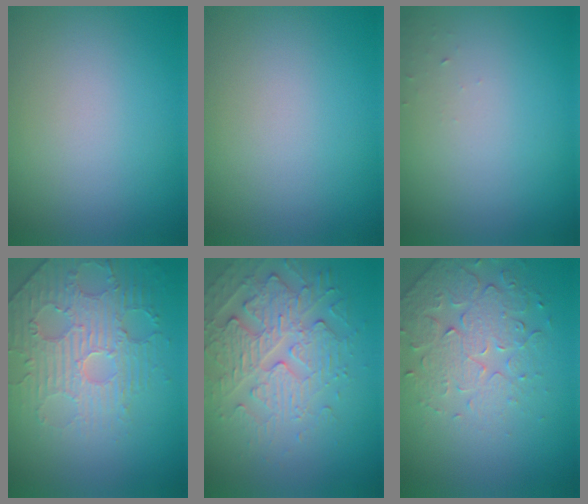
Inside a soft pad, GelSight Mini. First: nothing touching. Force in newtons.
{"total": 0.0}
{"total": 0.6, "press": 0.6, "slide": 0.1}
{"total": 4.7, "press": 4.0, "slide": 2.6}
{"total": 4.8, "press": 4.1, "slide": 2.3}
{"total": 4.8, "press": 3.7, "slide": 3.0}